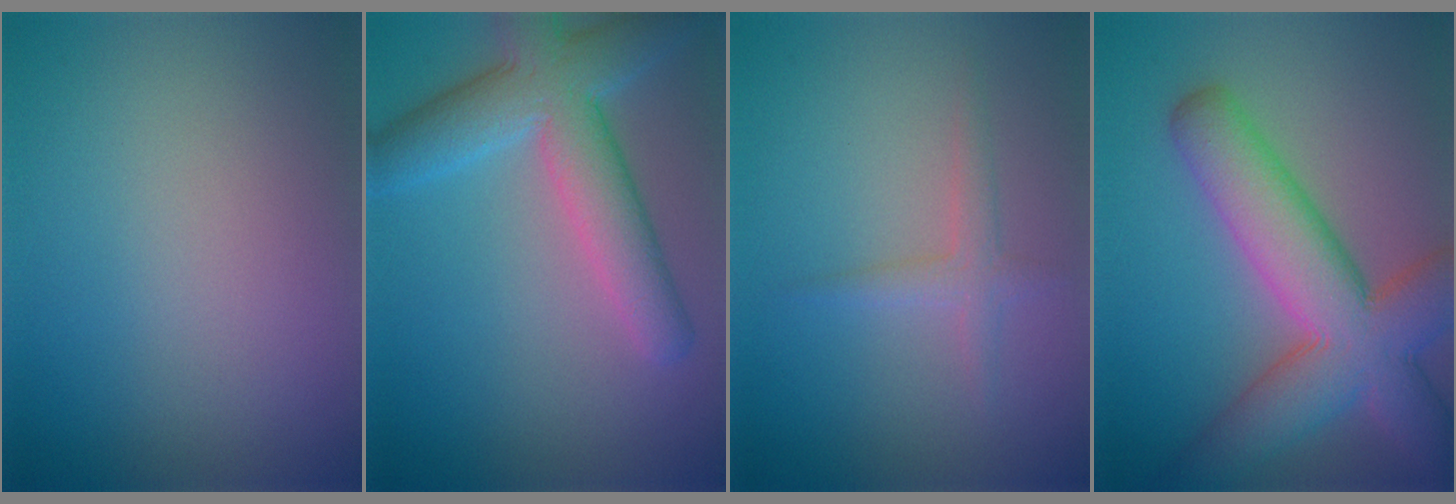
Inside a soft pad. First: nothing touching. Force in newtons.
{"total": 7.0, "press": 7.0, "slide": 0.2}
{"total": 1.7, "press": 1.7, "slide": 0.1}
{"total": 10.5, "press": 10.4, "slide": 0.9}